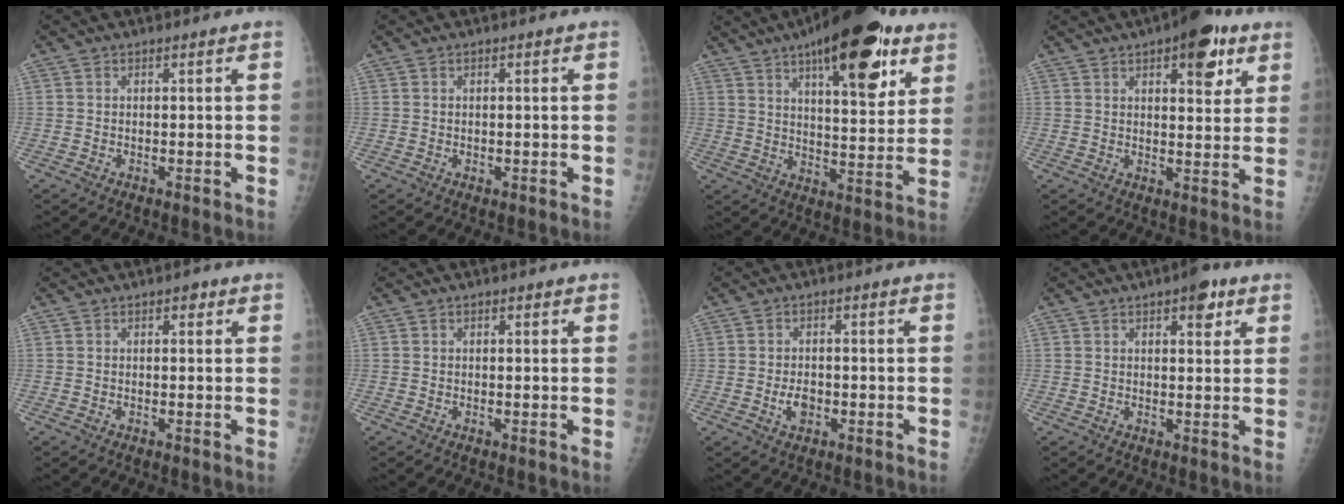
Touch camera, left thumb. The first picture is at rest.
{"total": 0.6, "force": [0.2, 0.5, 0.4], "torque": [-0.005, -0.001, 0.003]}
{"total": 21.9, "force": [11.9, 7.8, 16.6], "torque": [-0.217, -0.034, 0.176]}
{"total": 10.7, "force": [5.6, 4.5, 7.9], "torque": [-0.074, -0.017, 0.070]}
{"total": 1.3, "force": [0.6, 0.7, 0.9], "torque": [-0.005, 0.001, 0.006]}
{"total": 0.8, "force": [0.4, 0.5, 0.5], "torque": [-0.005, 0.000, 0.003]}
{"total": 3.5, "force": [-1.0, 2.3, 2.4], "torque": [-0.035, 0.003, -0.016]}
{"total": 4.9, "force": [2.7, 2.0, 3.6], "torque": [-0.033, -0.008, 0.031]}